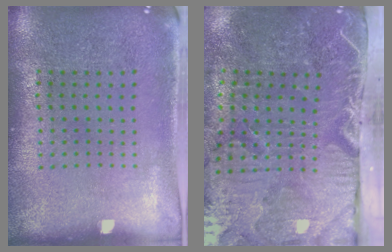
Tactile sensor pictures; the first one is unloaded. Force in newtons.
{"total": 5.4, "press": 4.4, "slide": 3.0}